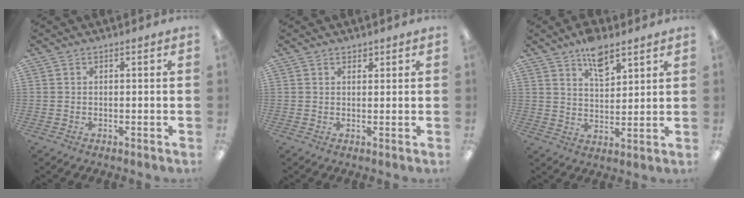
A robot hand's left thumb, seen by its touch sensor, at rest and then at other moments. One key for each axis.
{"total": 1.3, "fx": 1.1, "fy": 0.5, "fz": 0.5, "tx": -0.003, "ty": -0.005, "tz": 0.018}
{"total": 8.1, "fx": 5.7, "fy": 3.5, "fz": 4.6, "tx": -0.065, "ty": -0.033, "tz": 0.098}